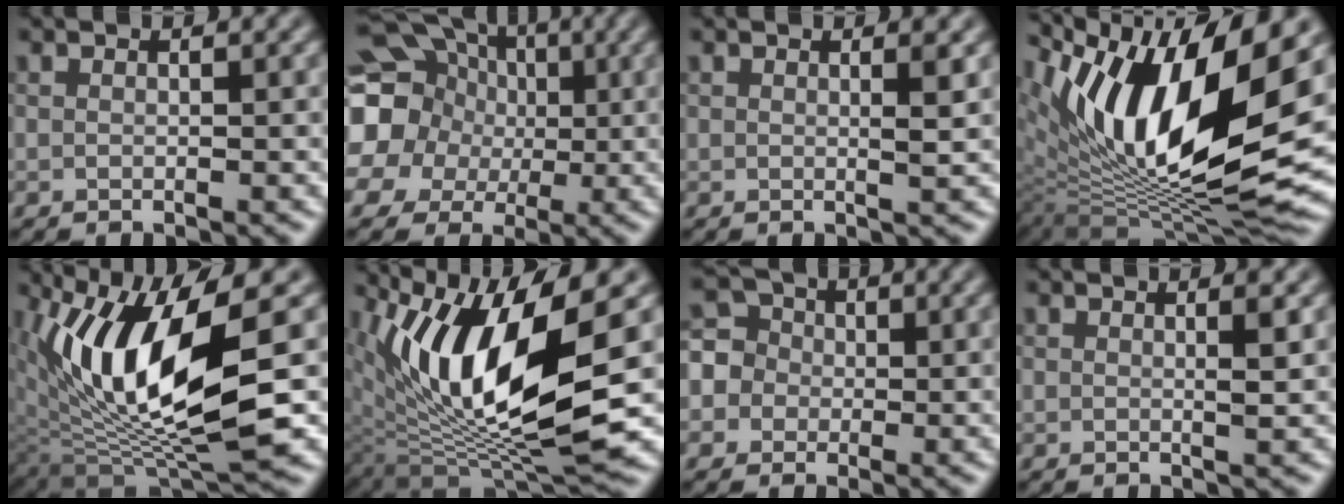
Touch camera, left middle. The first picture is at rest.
{"total": 19.3, "force": [5.0, 17.1, 7.5], "torque": [-0.186, 0.032, 0.054]}
{"total": 1.6, "force": [0.5, 0.5, 1.5], "torque": [-0.007, 0.005, 0.001]}
{"total": 15.0, "force": [4.5, 5.7, 13.1], "torque": [-0.224, 0.004, 0.078]}
{"total": 10.8, "force": [1.6, 3.2, 10.1], "torque": [-0.193, -0.015, 0.039]}
{"total": 12.0, "force": [2.6, 4.0, 11.0], "torque": [-0.206, -0.014, 0.059]}
{"total": 6.0, "force": [0.2, 5.8, 1.7], "torque": [-0.040, 0.048, -0.013]}
{"total": 1.6, "force": [0.3, 0.5, 1.5], "torque": [-0.011, 0.006, -0.002]}